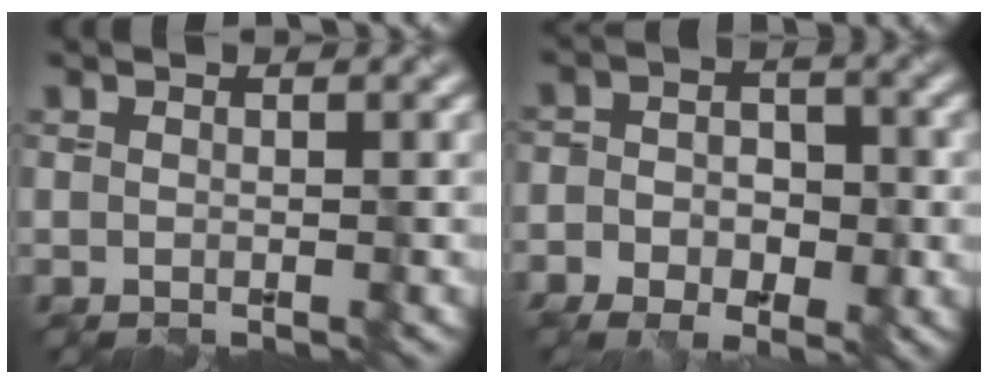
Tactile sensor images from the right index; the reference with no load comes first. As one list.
[{"total": 5.2, "force": [-2.7, 3.3, 2.9], "torque": [-0.037, -0.001, -0.037]}]